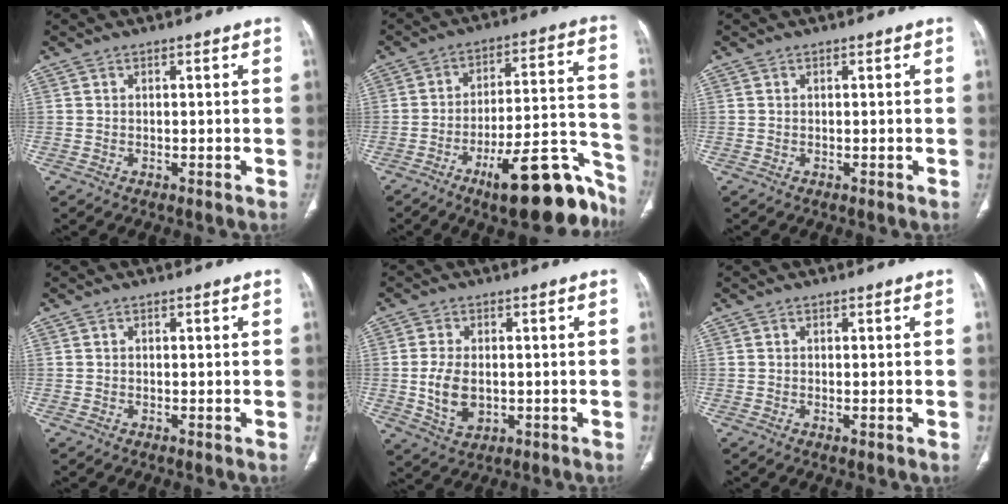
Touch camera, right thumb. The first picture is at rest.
{"total": 20.8, "force": [-13.0, 6.3, 14.9], "torque": [-0.135, 0.109, -0.188]}
{"total": 0.0}
{"total": 0.0}
{"total": 7.5, "force": [-0.6, 4.8, 5.7], "torque": [-0.105, -0.006, -0.002]}
{"total": 0.7, "force": [-0.2, 0.2, 0.6], "torque": [-0.013, -0.003, -0.003]}